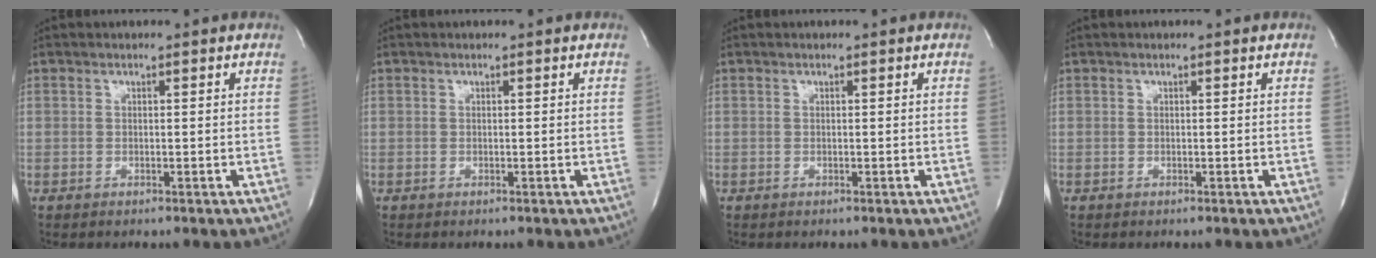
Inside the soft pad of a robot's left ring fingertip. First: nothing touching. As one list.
[{"total": 0.0}, {"total": 0.0}, {"total": 0.0}]